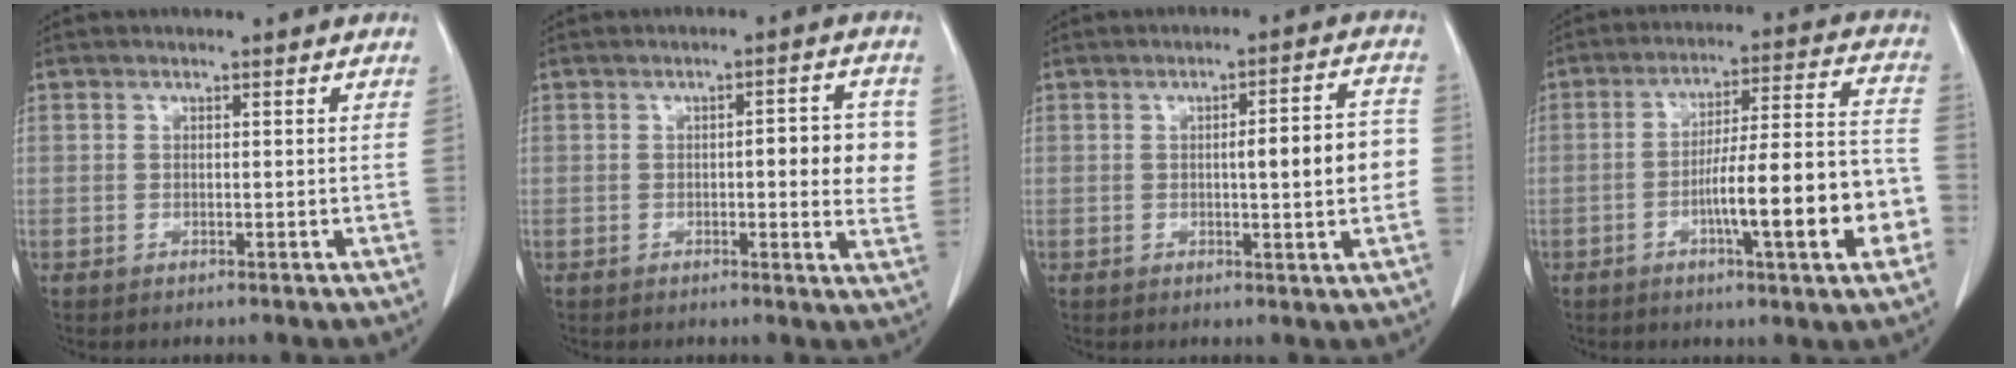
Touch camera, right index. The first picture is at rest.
{"total": 7.1, "force": [0.4, 1.8, 6.9], "torque": [-0.077, 0.006, 0.001]}
{"total": 8.2, "force": [-0.4, 1.2, 8.1], "torque": [-0.104, 0.020, -0.005]}
{"total": 16.3, "force": [-5.2, 1.3, 15.4], "torque": [-0.220, 0.015, -0.076]}